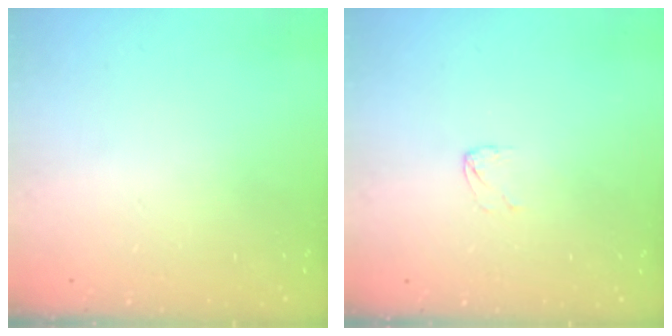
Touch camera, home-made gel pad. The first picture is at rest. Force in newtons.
{"total": 2.9, "press": 2.9, "slide": 0.2}